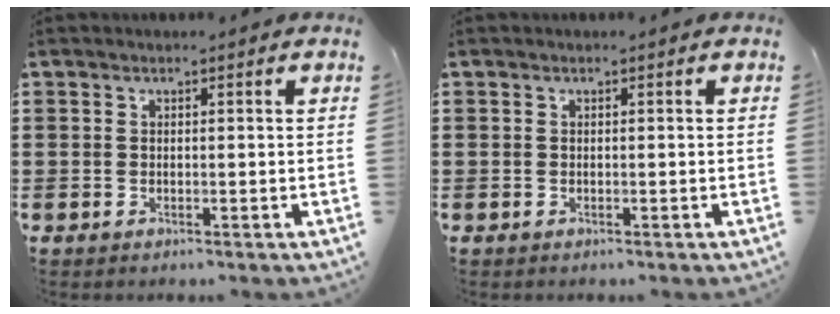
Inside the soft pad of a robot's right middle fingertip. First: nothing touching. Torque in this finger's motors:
{"motor_torque": [-0.21, 0.21, -0.03, 0.00]}